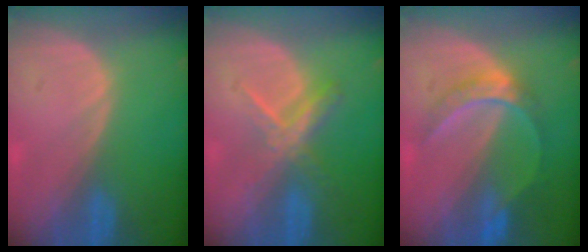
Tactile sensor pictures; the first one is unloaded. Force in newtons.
{"total": 5.5, "press": 5.1, "slide": 2.1}
{"total": 6.4, "press": 5.5, "slide": 3.2}